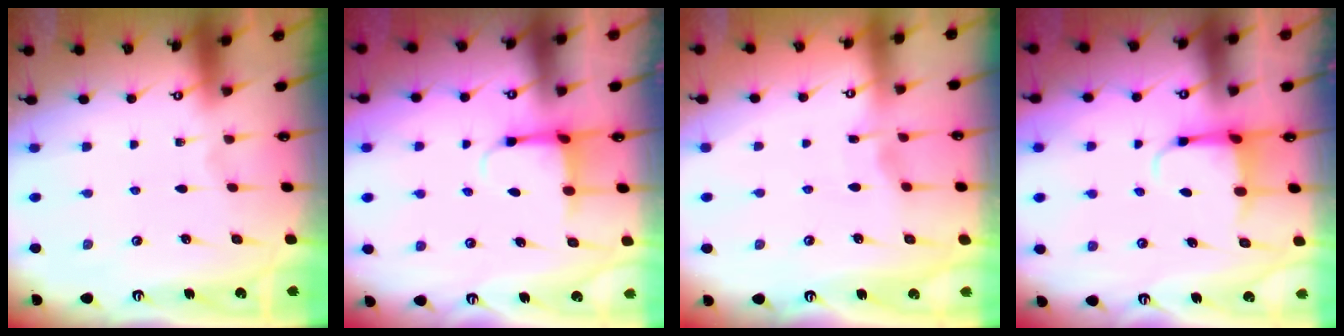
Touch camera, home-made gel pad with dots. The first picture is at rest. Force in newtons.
{"total": 3.8, "press": 3.6, "slide": 1.2}
{"total": 3.5, "press": 3.5, "slide": 0.4}
{"total": 4.0, "press": 3.8, "slide": 1.1}